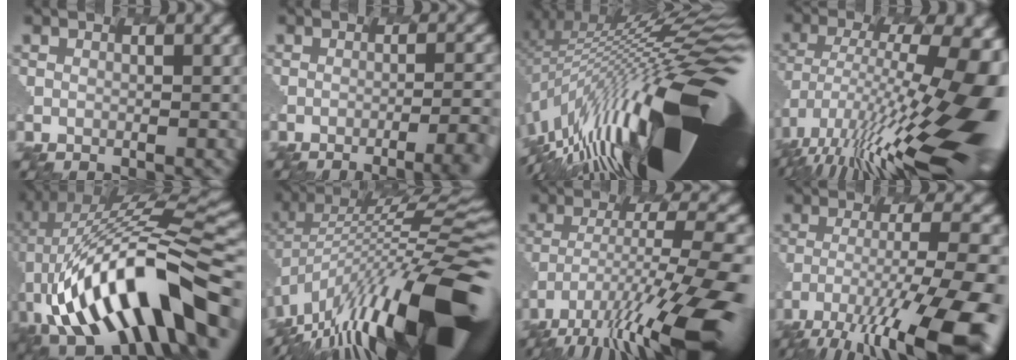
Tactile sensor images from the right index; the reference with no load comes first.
{"total": 7.7, "force": [-5.8, 1.7, 4.8], "torque": [-0.060, -0.002, -0.043]}
{"total": 18.7, "force": [-4.4, 5.3, 17.4], "torque": [-0.259, 0.000, -0.073]}
{"total": 16.8, "force": [-4.6, 5.3, 15.3], "torque": [-0.266, -0.002, -0.067]}
{"total": 13.6, "force": [-3.1, 5.1, 12.2], "torque": [-0.219, 0.020, -0.040]}
{"total": 15.9, "force": [-5.9, 5.1, 13.8], "torque": [-0.231, 0.024, -0.099]}
{"total": 14.6, "force": [-8.4, 3.2, 11.4], "torque": [-0.232, -0.001, -0.131]}
{"total": 14.6, "force": [-8.9, 3.5, 11.0], "torque": [-0.226, -0.024, -0.132]}